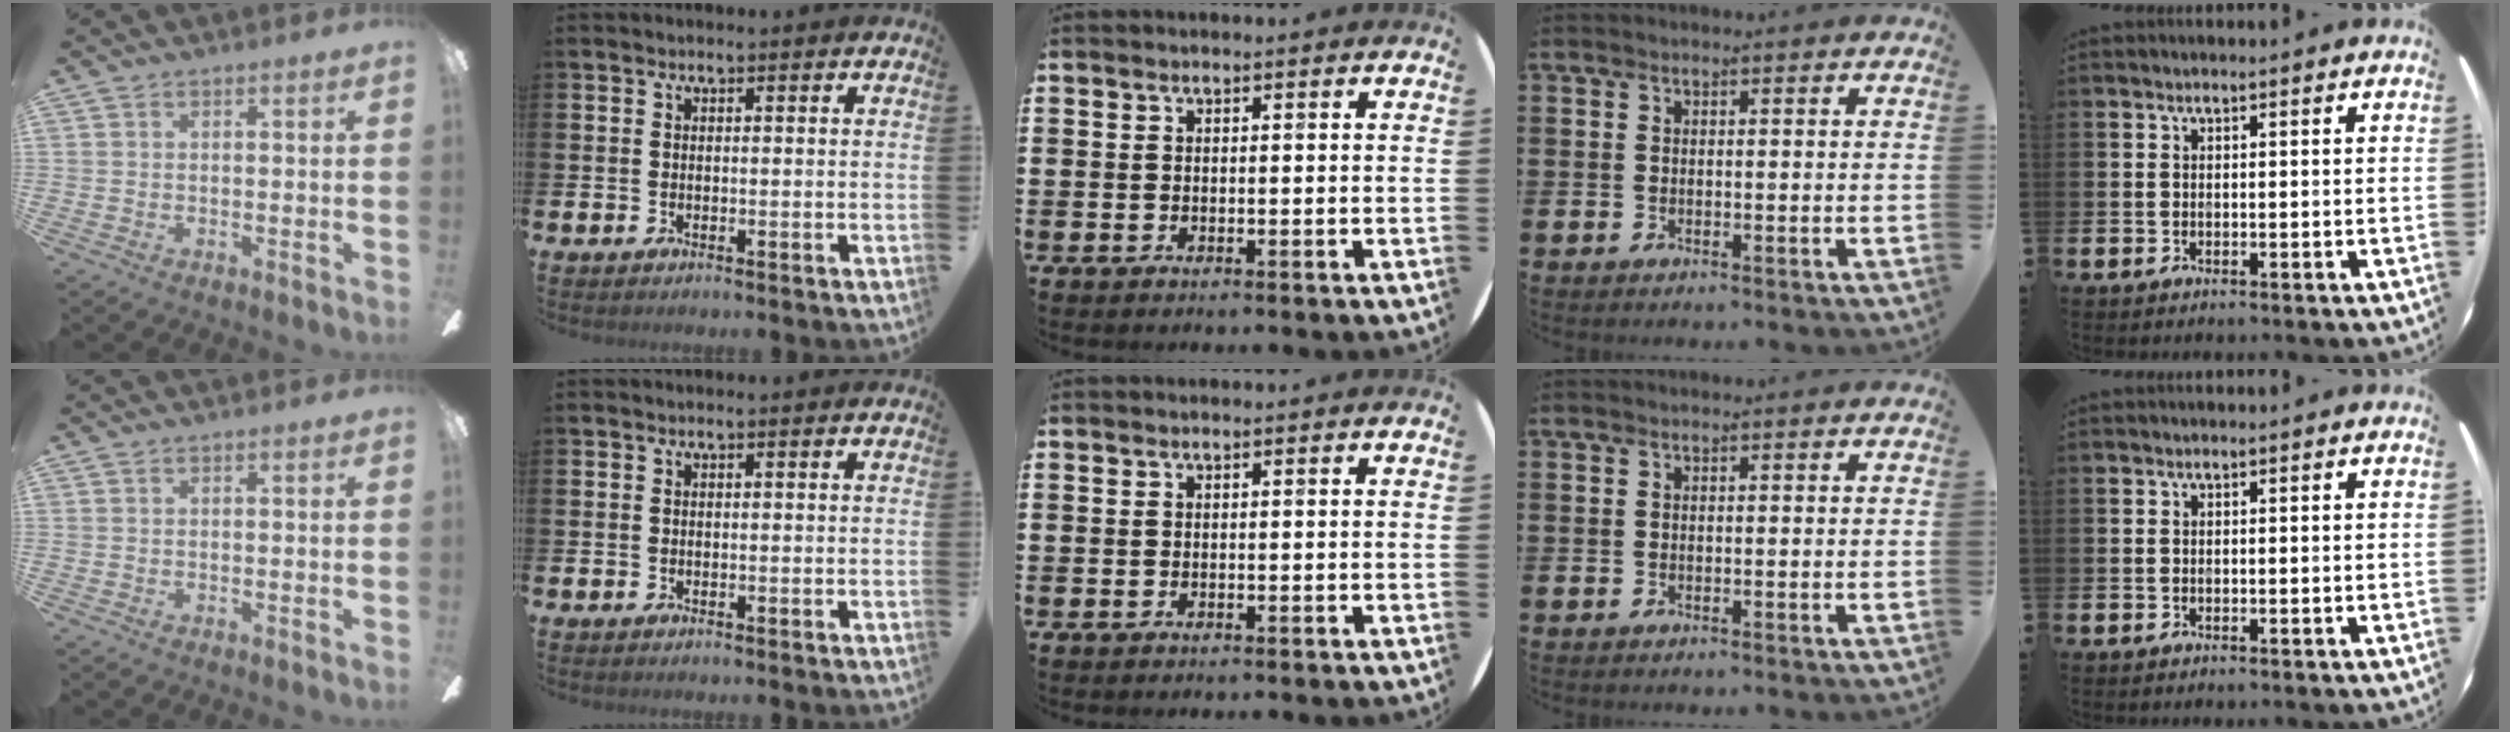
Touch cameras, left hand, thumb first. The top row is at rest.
{}